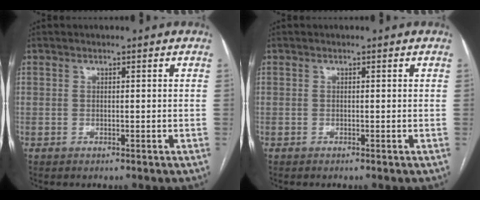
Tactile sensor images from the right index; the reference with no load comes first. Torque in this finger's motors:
{"motor_torque": [-0.18, 0.09, -0.03, 0.00]}